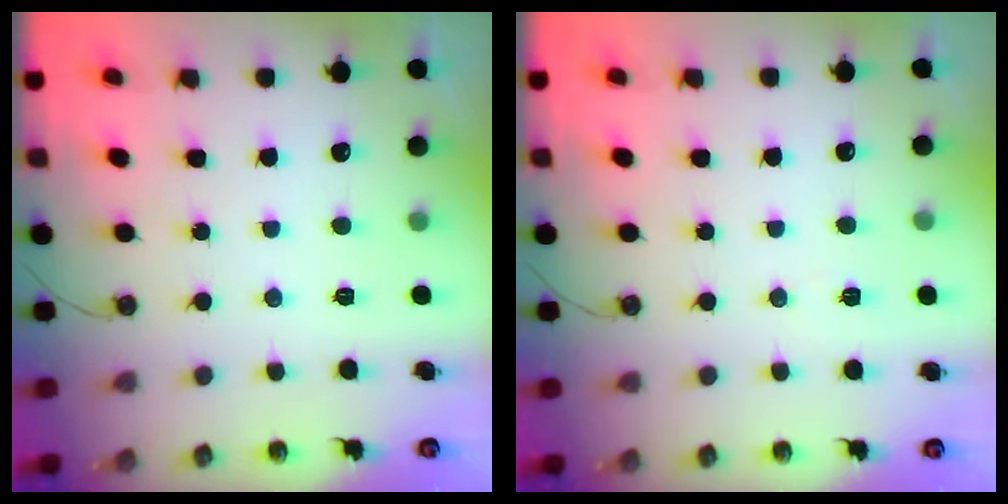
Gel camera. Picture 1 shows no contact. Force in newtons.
{"total": 3.3, "press": 2.6, "slide": 2.0}